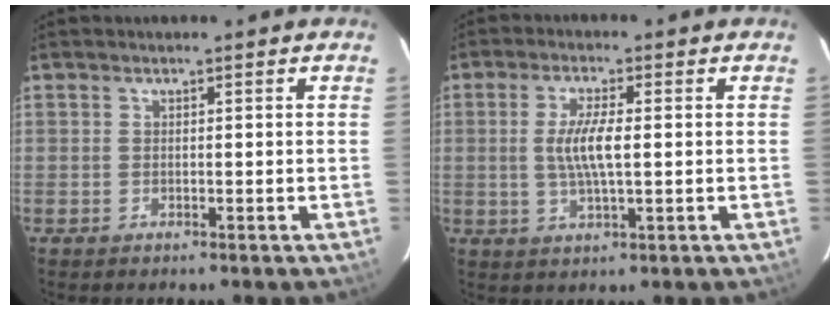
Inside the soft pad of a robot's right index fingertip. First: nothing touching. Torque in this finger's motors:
{"motor_torque": [0.99, 0.08, 0.52, 0.12]}